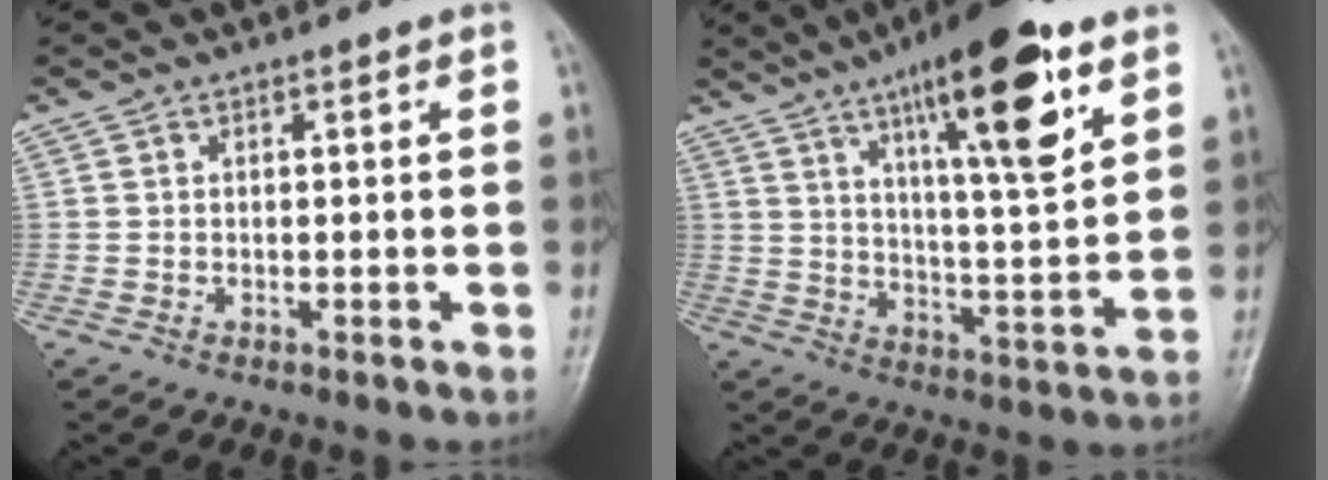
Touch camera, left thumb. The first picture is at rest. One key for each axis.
{"total": 18.7, "fx": 9.9, "fy": 4.3, "fz": 15.3, "tx": -0.219, "ty": -0.040, "tz": 0.156}